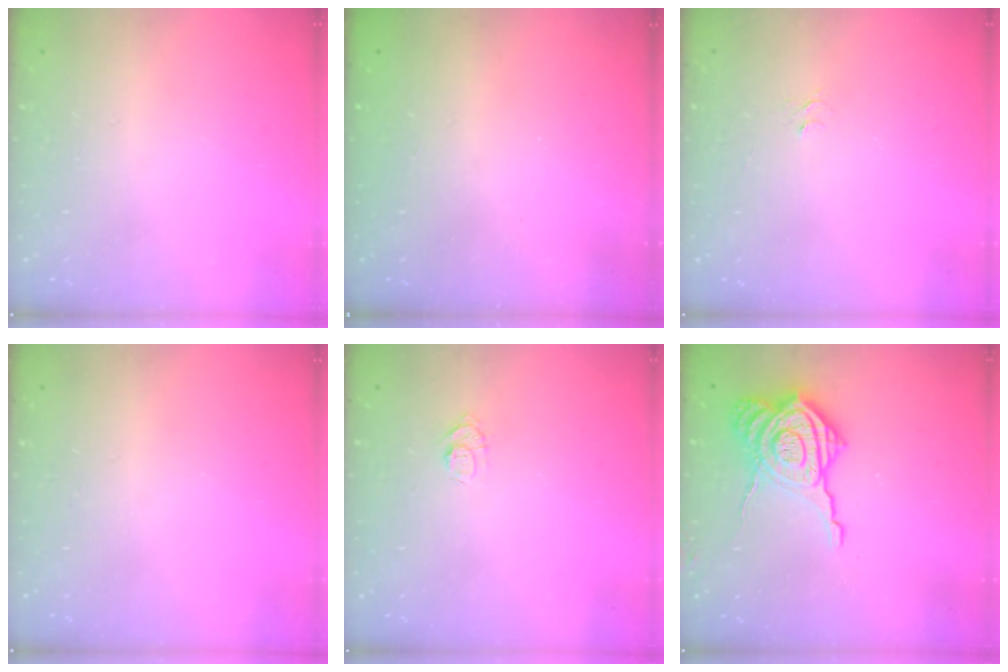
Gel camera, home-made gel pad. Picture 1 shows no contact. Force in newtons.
{"total": 2.3, "press": 2.2, "slide": 0.7}
{"total": 3.7, "press": 3.7, "slide": 0.4}
{"total": 0.0}
{"total": 4.7, "press": 4.7, "slide": 0.5}
{"total": 15.0, "press": 15.0, "slide": 1.2}